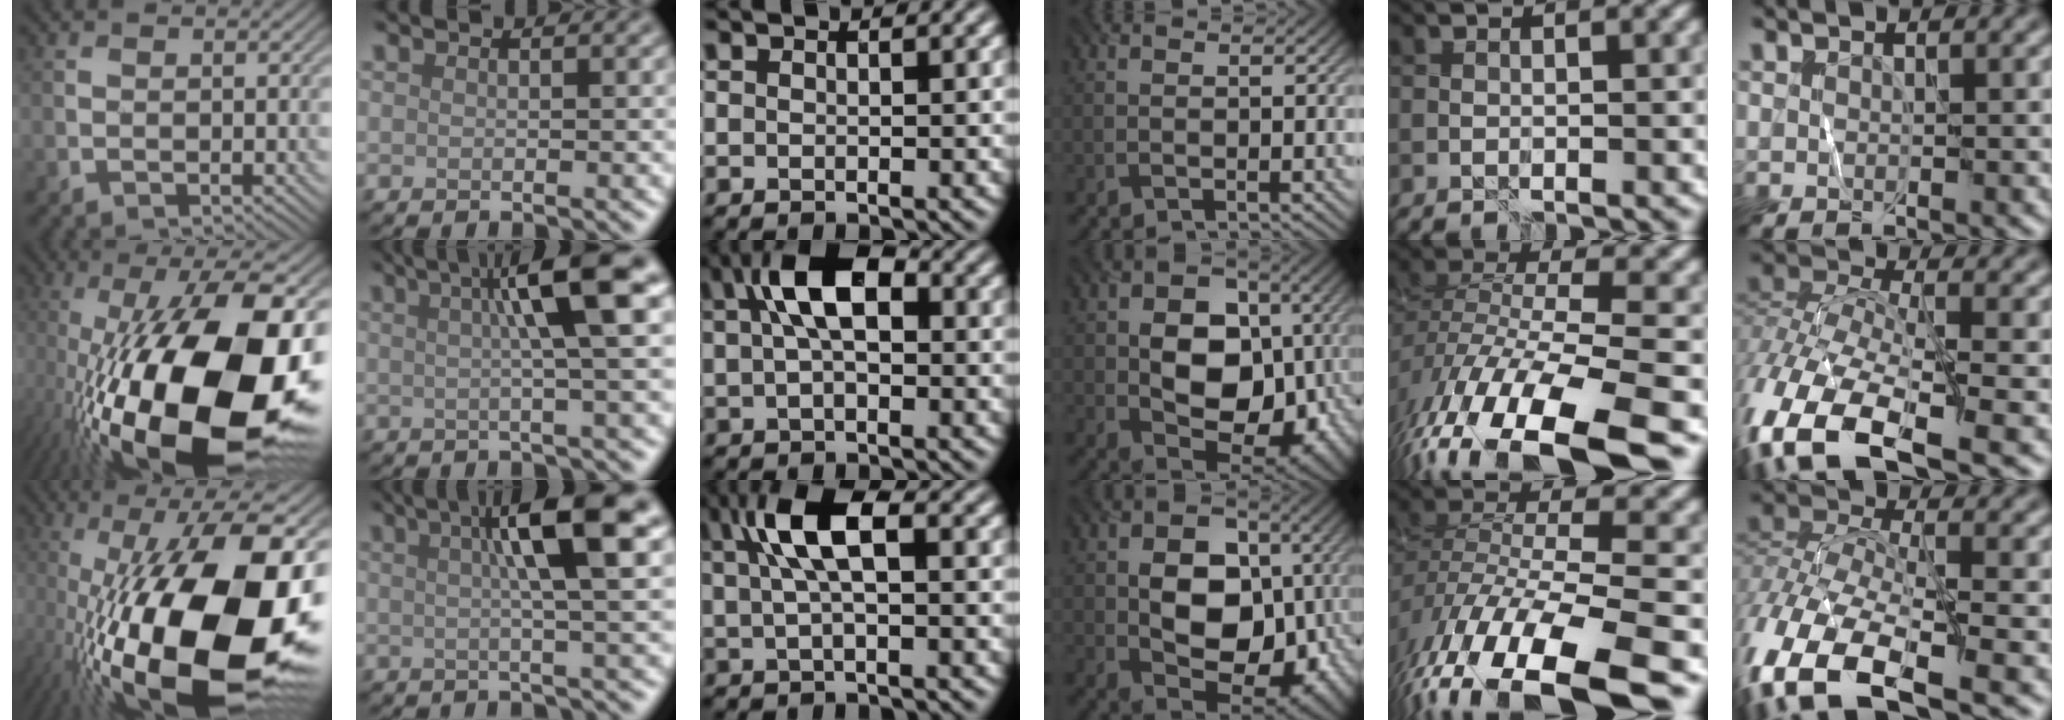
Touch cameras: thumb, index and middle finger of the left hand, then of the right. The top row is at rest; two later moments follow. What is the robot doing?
{"motion": "wrap", "object": "ribbon"}